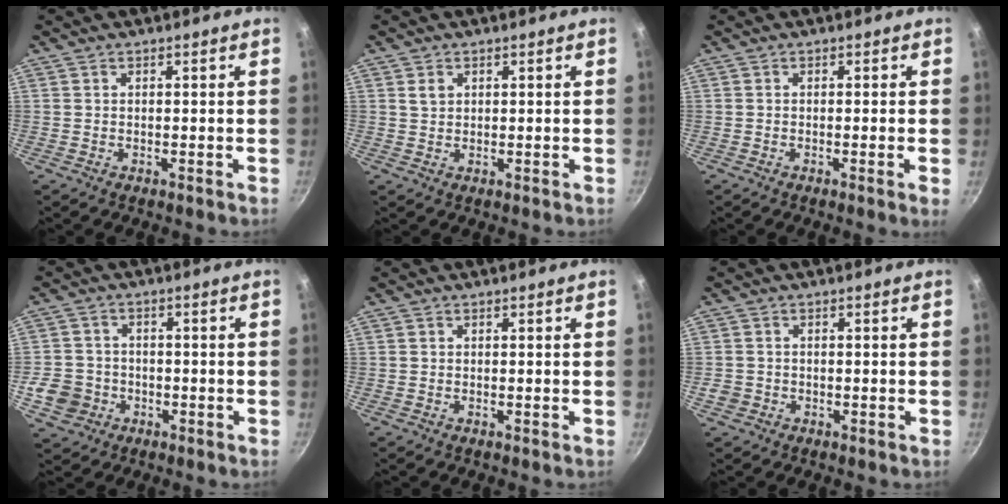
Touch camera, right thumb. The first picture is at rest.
{"total": 3.4, "force": [1.4, 2.6, 1.6], "torque": [-0.019, -0.002, 0.031]}
{"total": 1.7, "force": [-0.4, -0.3, 1.6], "torque": [-0.027, -0.004, -0.009]}
{"total": 7.1, "force": [-2.4, 6.2, 2.3], "torque": [-0.026, 0.022, -0.043]}
{"total": 0.0}
{"total": 2.0, "force": [-0.7, 1.7, 0.7], "torque": [-0.013, 0.005, -0.011]}